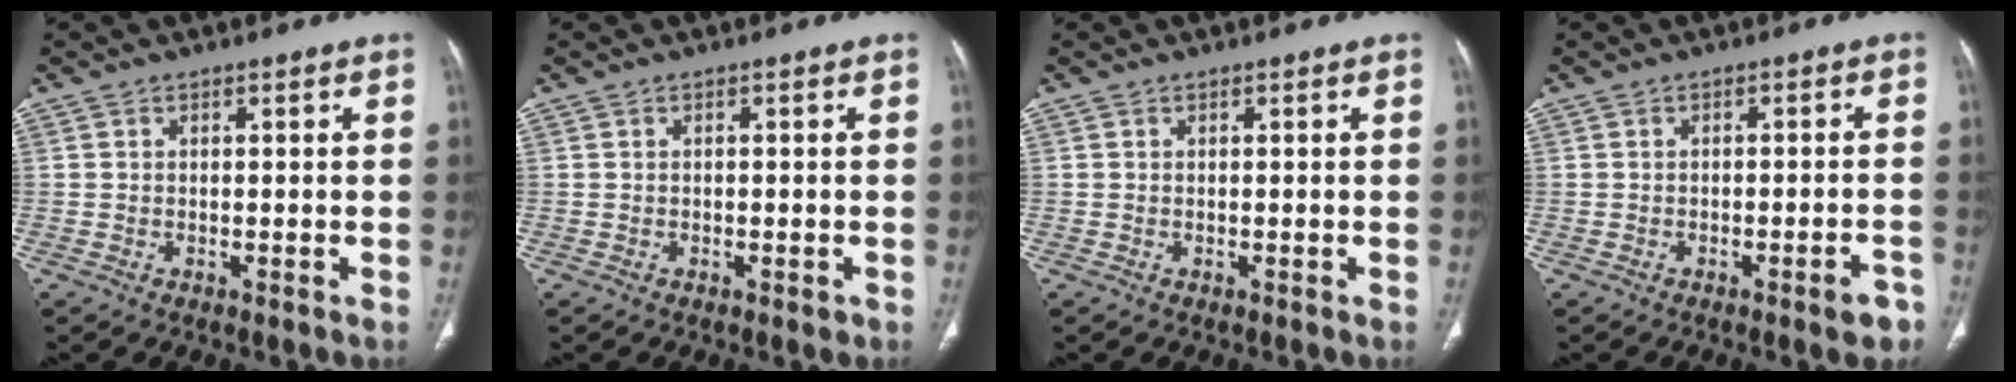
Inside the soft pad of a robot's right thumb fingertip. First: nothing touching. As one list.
[{"total": 0.7, "force": [-0.2, 0.4, 0.5], "torque": [-0.008, -0.001, -0.001]}, {"total": 0.0}, {"total": 3.9, "force": [-2.4, 1.0, 2.9], "torque": [-0.027, 0.012, -0.028]}]